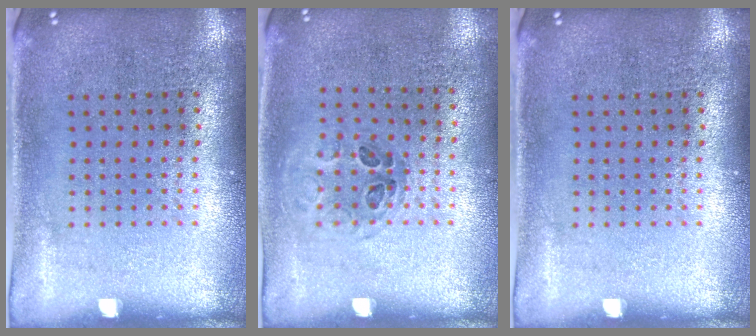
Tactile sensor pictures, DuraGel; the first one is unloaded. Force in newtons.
{"total": 1.0, "press": 0.6, "slide": 0.7}
{"total": 0.0}